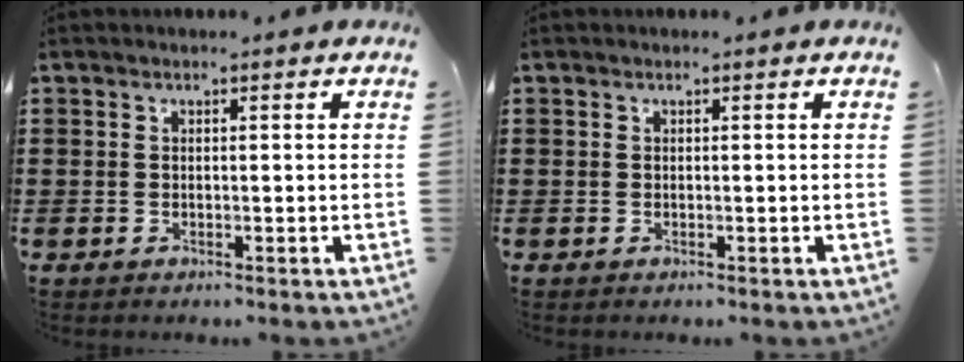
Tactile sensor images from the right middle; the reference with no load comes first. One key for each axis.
{"total": 0.0}